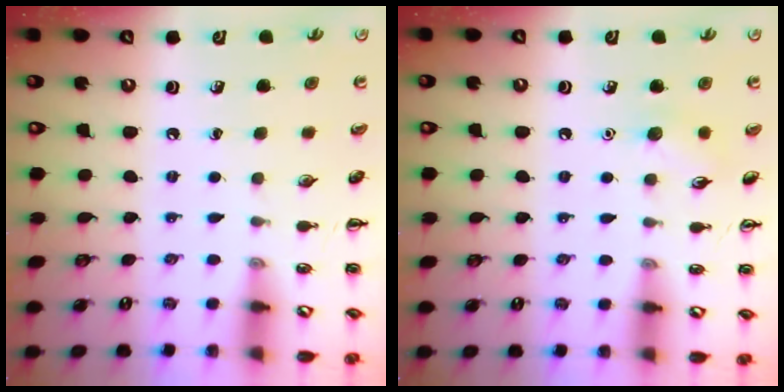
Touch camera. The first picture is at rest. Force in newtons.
{"total": 6.3, "press": 6.1, "slide": 1.6}